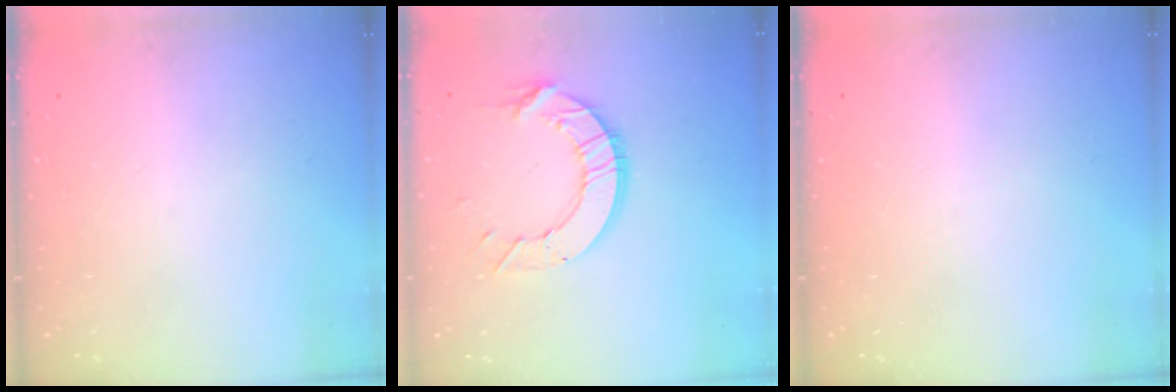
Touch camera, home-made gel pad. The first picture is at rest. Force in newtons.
{"total": 10.4, "press": 10.3, "slide": 0.5}
{"total": 0.0}